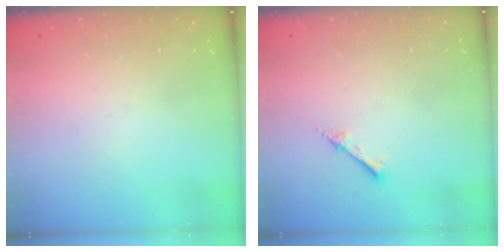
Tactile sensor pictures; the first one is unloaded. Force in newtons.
{"total": 2.0, "press": 2.0, "slide": 0.2}